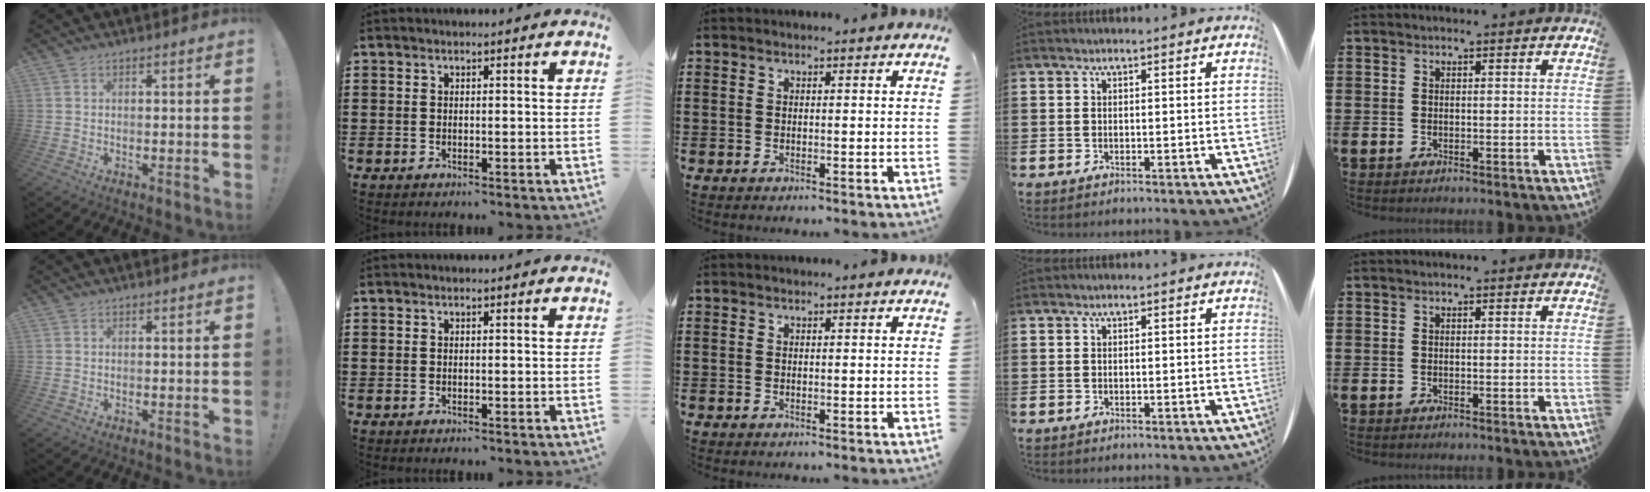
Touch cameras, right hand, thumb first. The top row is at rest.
{}